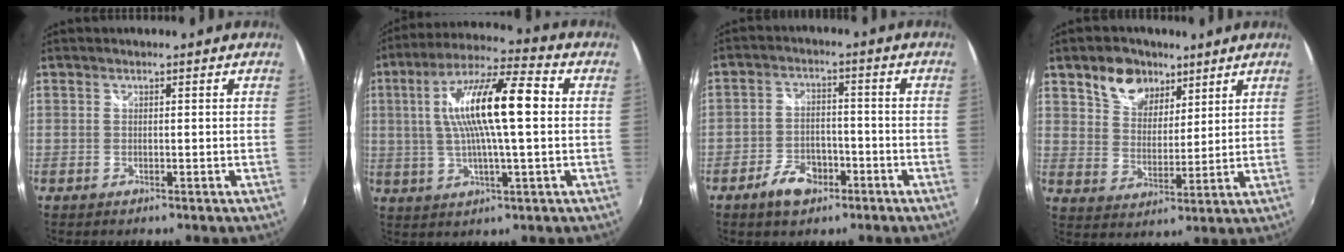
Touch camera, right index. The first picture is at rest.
{"total": 15.5, "force": [1.9, 2.5, 15.2], "torque": [-0.279, 0.017, 0.029]}
{"total": 7.2, "force": [-4.4, 4.3, 3.9], "torque": [-0.087, 0.006, -0.072]}
{"total": 9.3, "force": [6.1, 6.1, 3.6], "torque": [-0.067, 0.022, 0.111]}